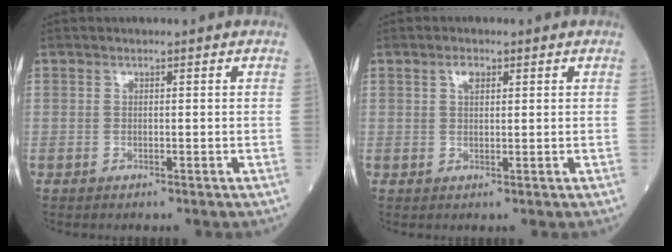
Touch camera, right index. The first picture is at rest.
{"total": 1.8, "force": [0.9, 0.8, 1.3], "torque": [-0.024, 0.002, 0.016]}